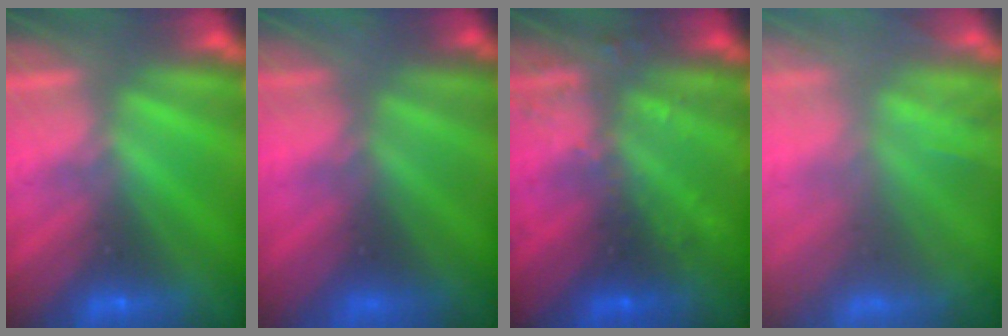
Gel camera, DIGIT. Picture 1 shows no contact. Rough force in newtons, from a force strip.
{"total": 5.9}
{"total": 2.9}
{"total": 7.6}